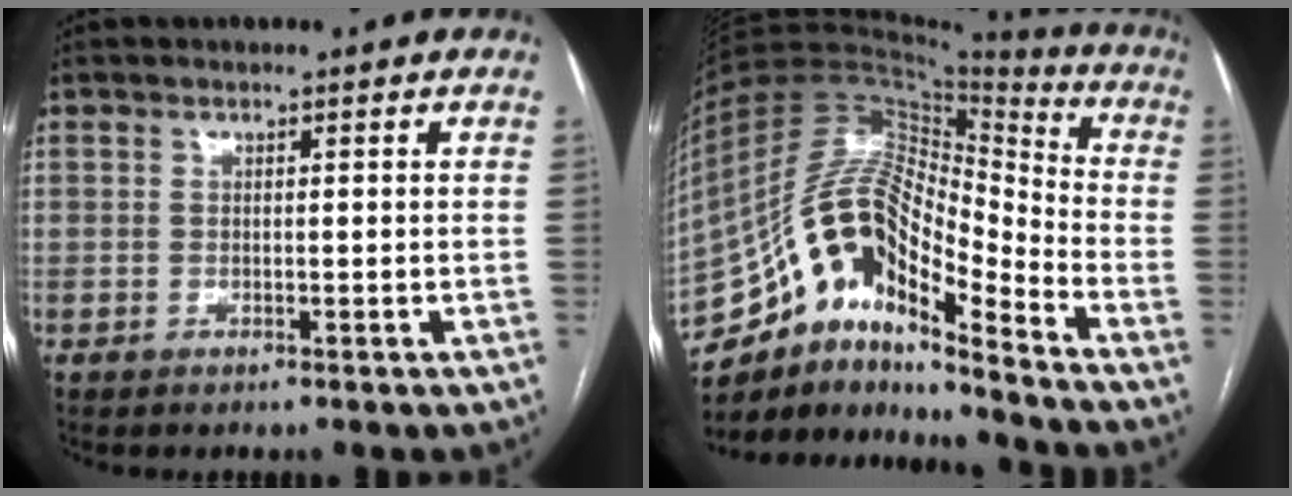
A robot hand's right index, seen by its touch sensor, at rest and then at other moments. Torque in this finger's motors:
{"motor_torque": [0.87, -0.79, 1.01, 0.21]}